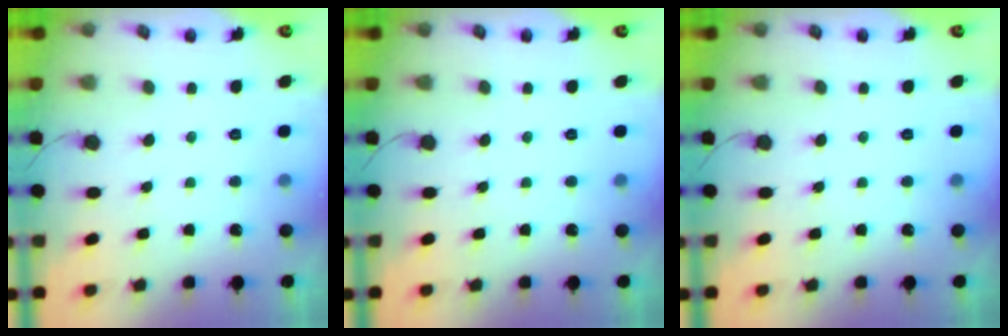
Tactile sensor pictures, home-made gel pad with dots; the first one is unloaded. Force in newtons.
{"total": 0.0}
{"total": 0.0}